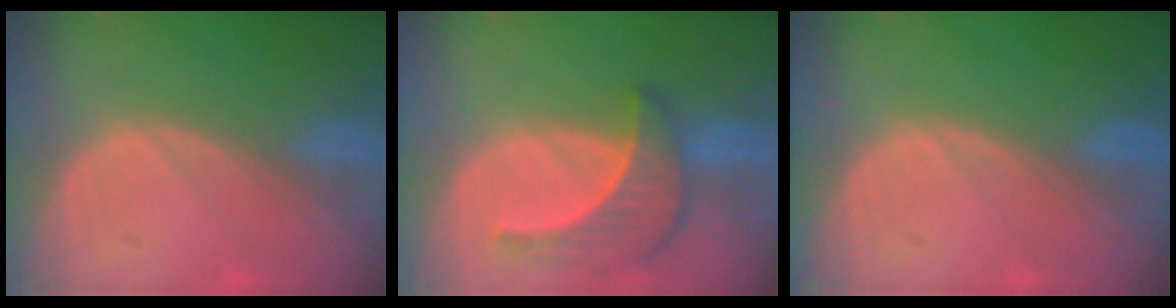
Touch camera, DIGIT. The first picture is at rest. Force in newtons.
{"total": 6.8, "press": 6.8, "slide": 0.7}
{"total": 0.0}